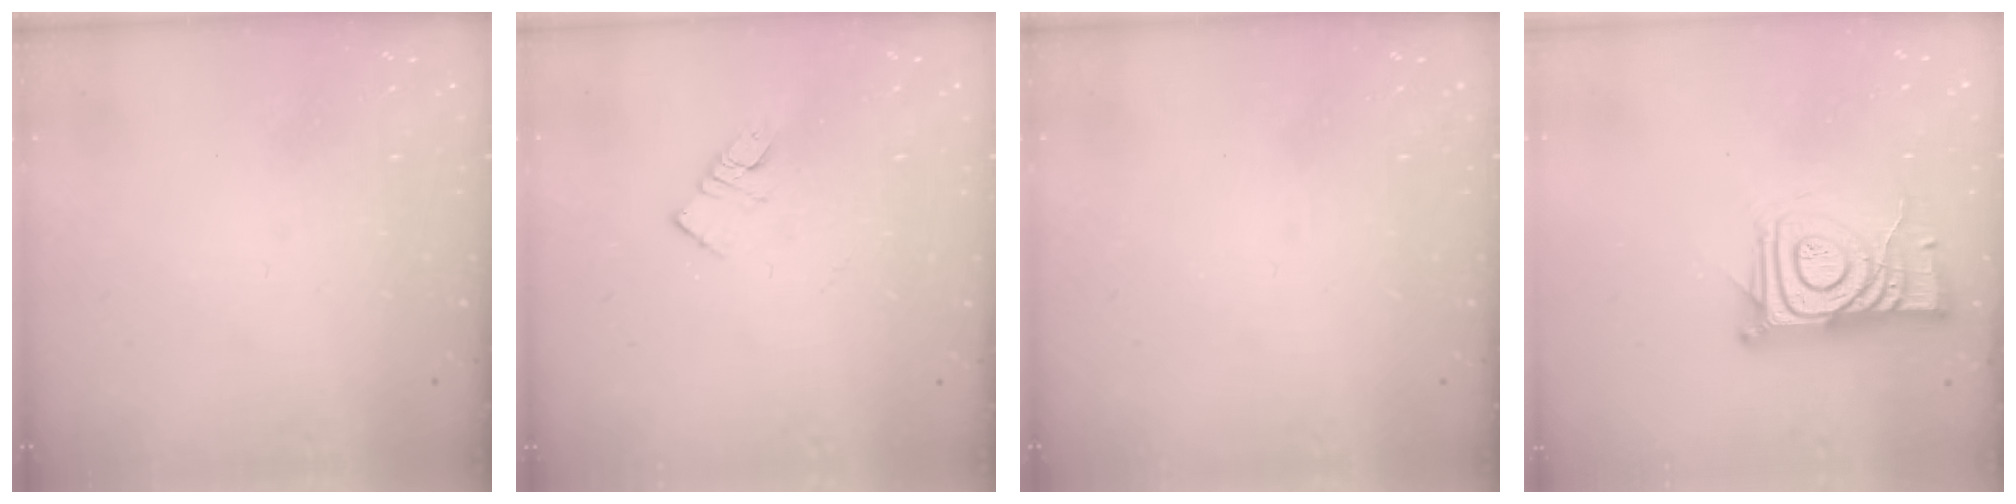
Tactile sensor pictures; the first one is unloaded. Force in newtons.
{"total": 4.9, "press": 4.9, "slide": 0.2}
{"total": 0.0}
{"total": 12.7, "press": 12.7, "slide": 0.6}